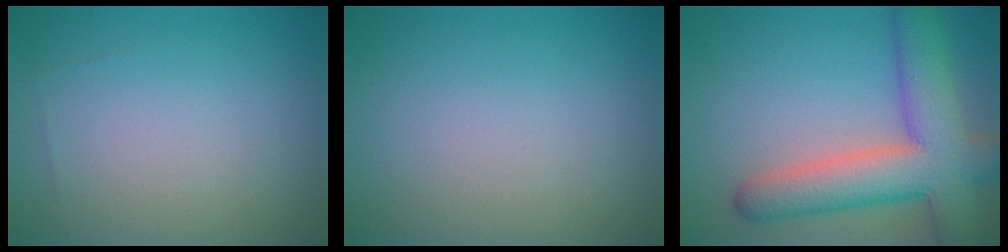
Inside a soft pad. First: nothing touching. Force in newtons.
{"total": 0.0}
{"total": 9.3, "press": 9.2, "slide": 0.4}